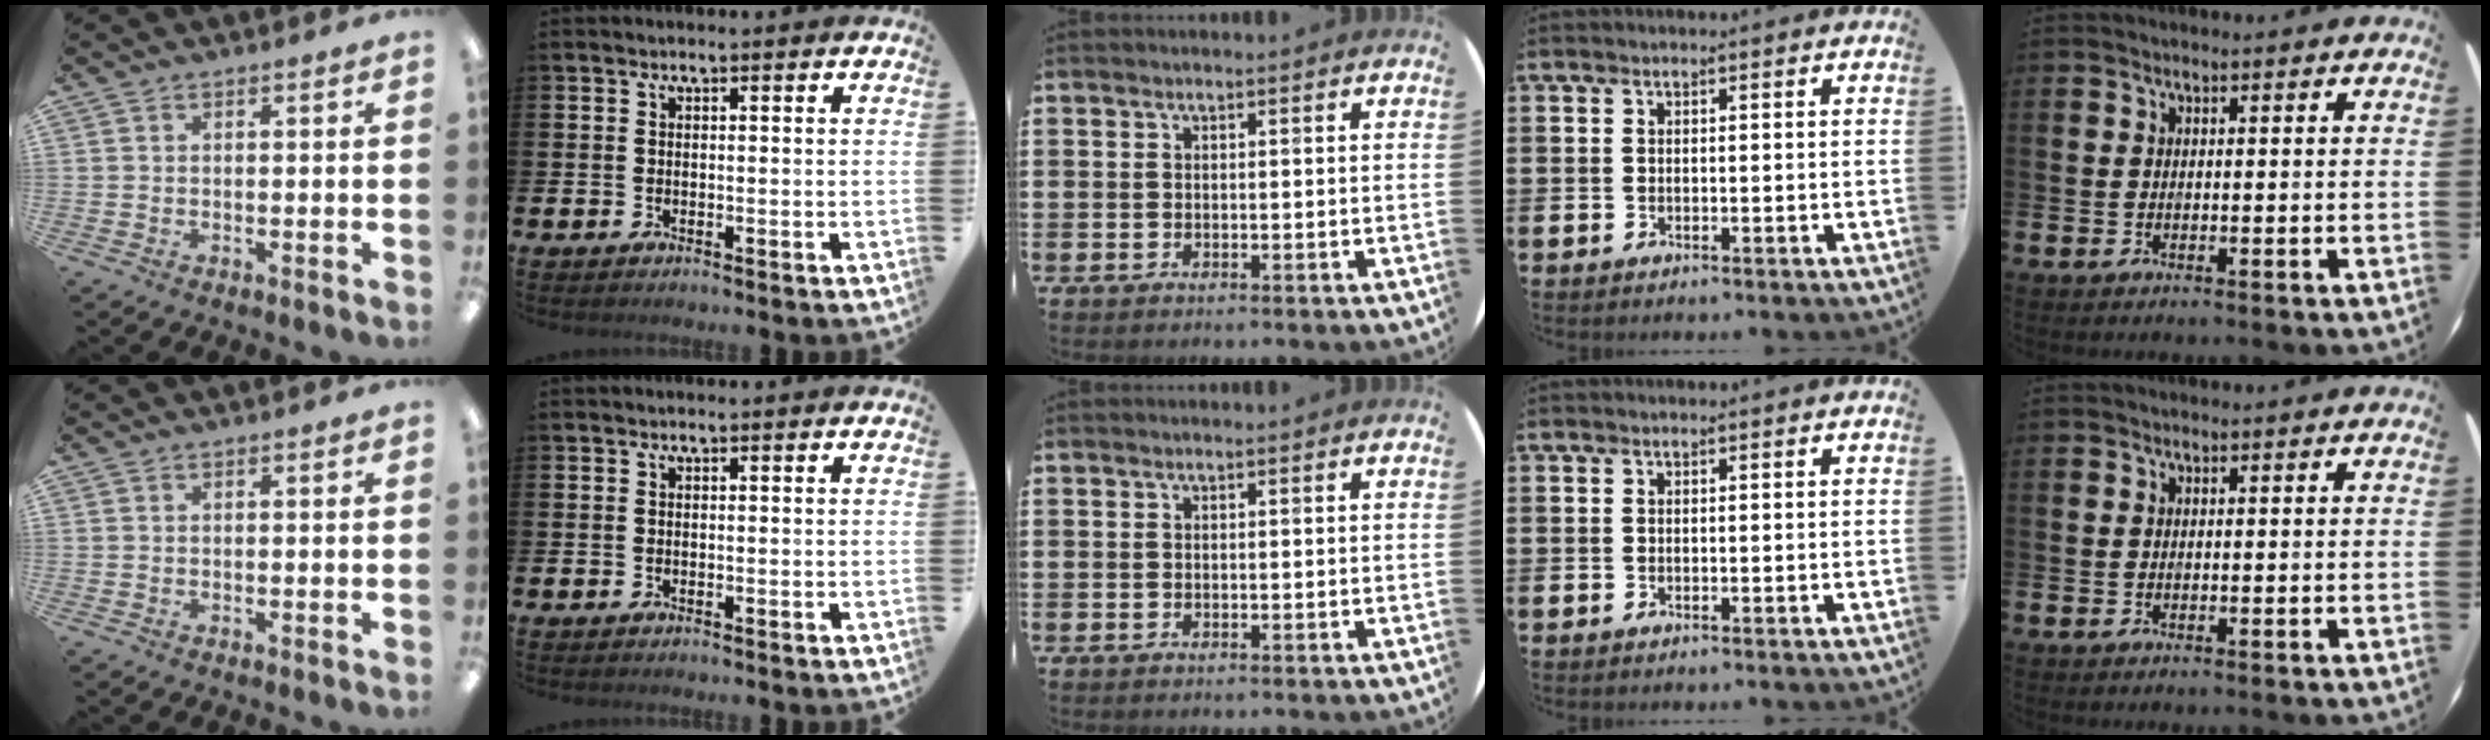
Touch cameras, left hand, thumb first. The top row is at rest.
{}